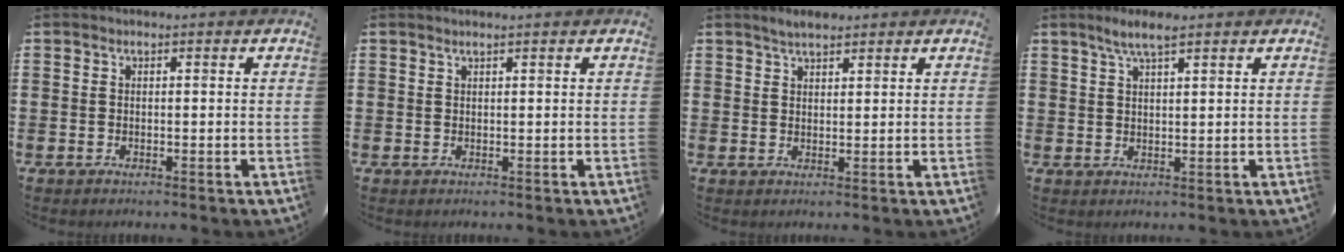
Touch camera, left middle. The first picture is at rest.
{"total": 0.6, "force": [0.5, -0.2, 0.2], "torque": [0.000, -0.001, 0.009]}
{"total": 2.5, "force": [2.2, 0.7, 0.9], "torque": [-0.019, 0.006, 0.042]}
{"total": 3.4, "force": [2.6, 0.5, 2.2], "torque": [-0.046, 0.005, 0.045]}